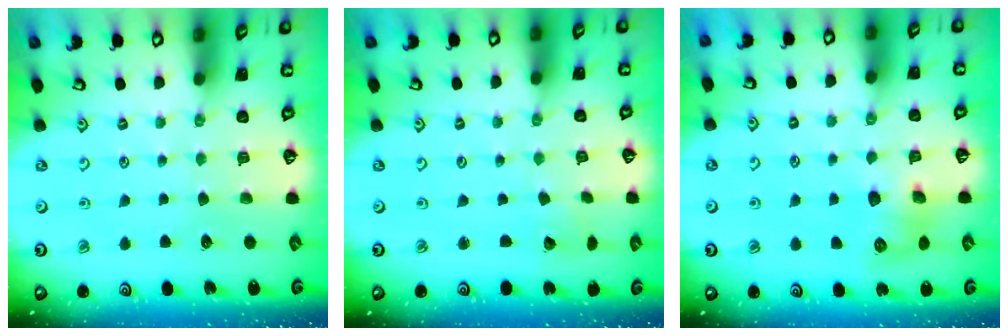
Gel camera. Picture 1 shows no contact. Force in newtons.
{"total": 1.7, "press": 1.7, "slide": 0.1}
{"total": 8.5, "press": 8.5, "slide": 0.4}